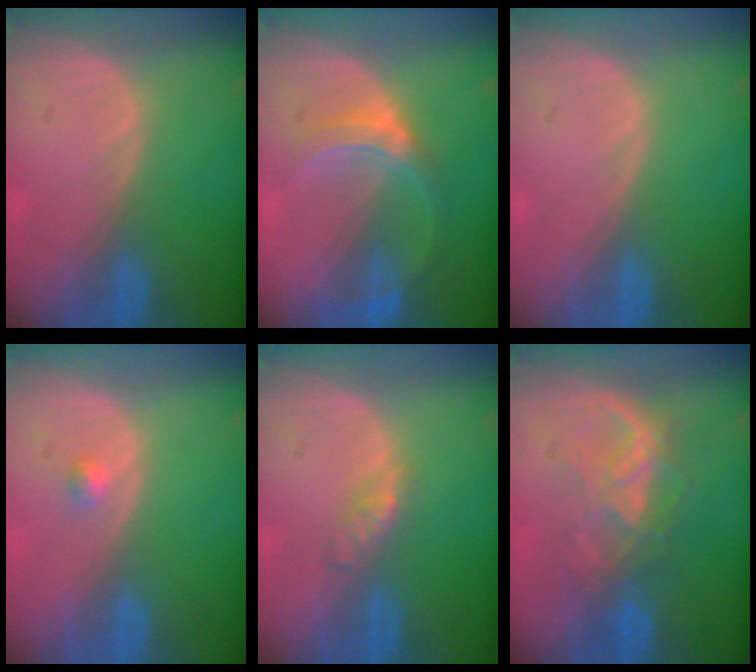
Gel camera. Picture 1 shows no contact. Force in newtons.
{"total": 5.3, "press": 5.3, "slide": 0.5}
{"total": 0.0}
{"total": 1.2, "press": 1.1, "slide": 0.6}
{"total": 2.4, "press": 2.4, "slide": 0.2}
{"total": 6.3, "press": 6.3, "slide": 0.7}